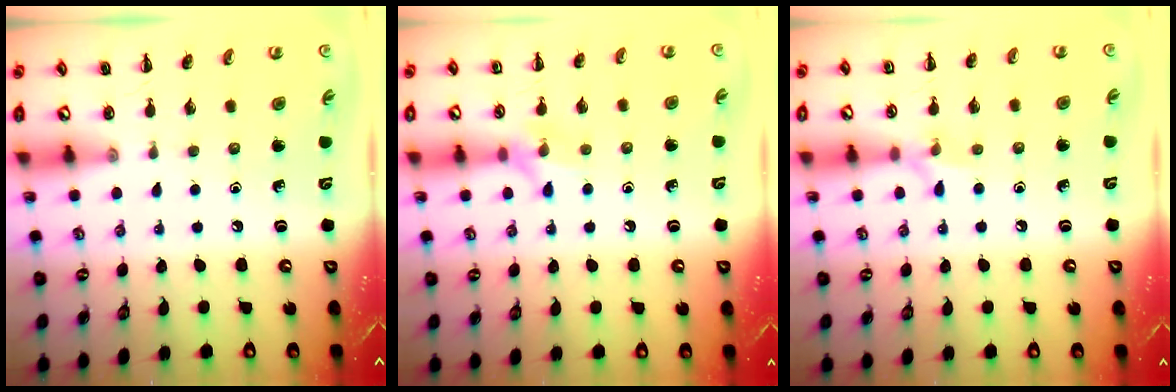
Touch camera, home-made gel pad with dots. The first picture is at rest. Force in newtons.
{"total": 7.2, "press": 7.1, "slide": 1.2}
{"total": 6.4, "press": 6.2, "slide": 1.6}